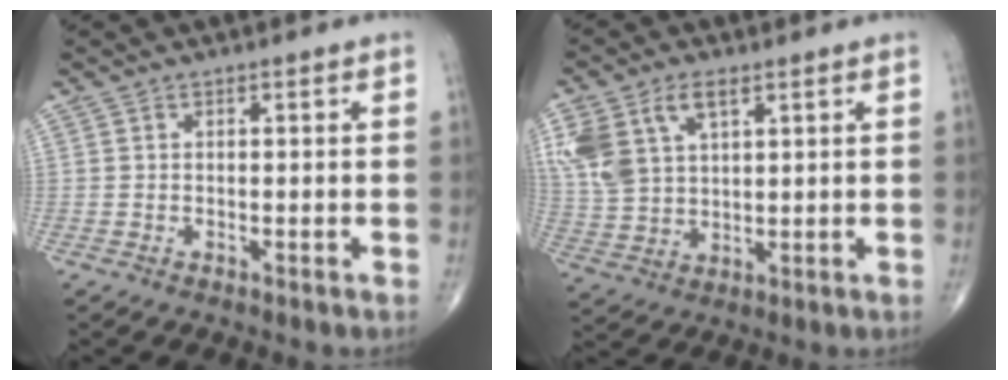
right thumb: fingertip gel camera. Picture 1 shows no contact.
{"total": 12.4, "force": [5.6, 7.0, 8.5], "torque": [-0.184, -0.003, 0.119]}